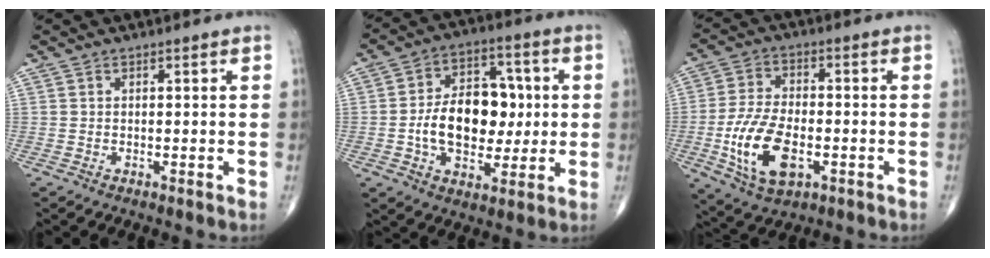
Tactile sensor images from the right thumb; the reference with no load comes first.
{"total": 15.6, "force": [-0.5, 10.4, 11.7], "torque": [-0.151, 0.026, -0.004]}
{"total": 13.8, "force": [-3.7, 7.3, 11.0], "torque": [-0.209, 0.006, -0.062]}